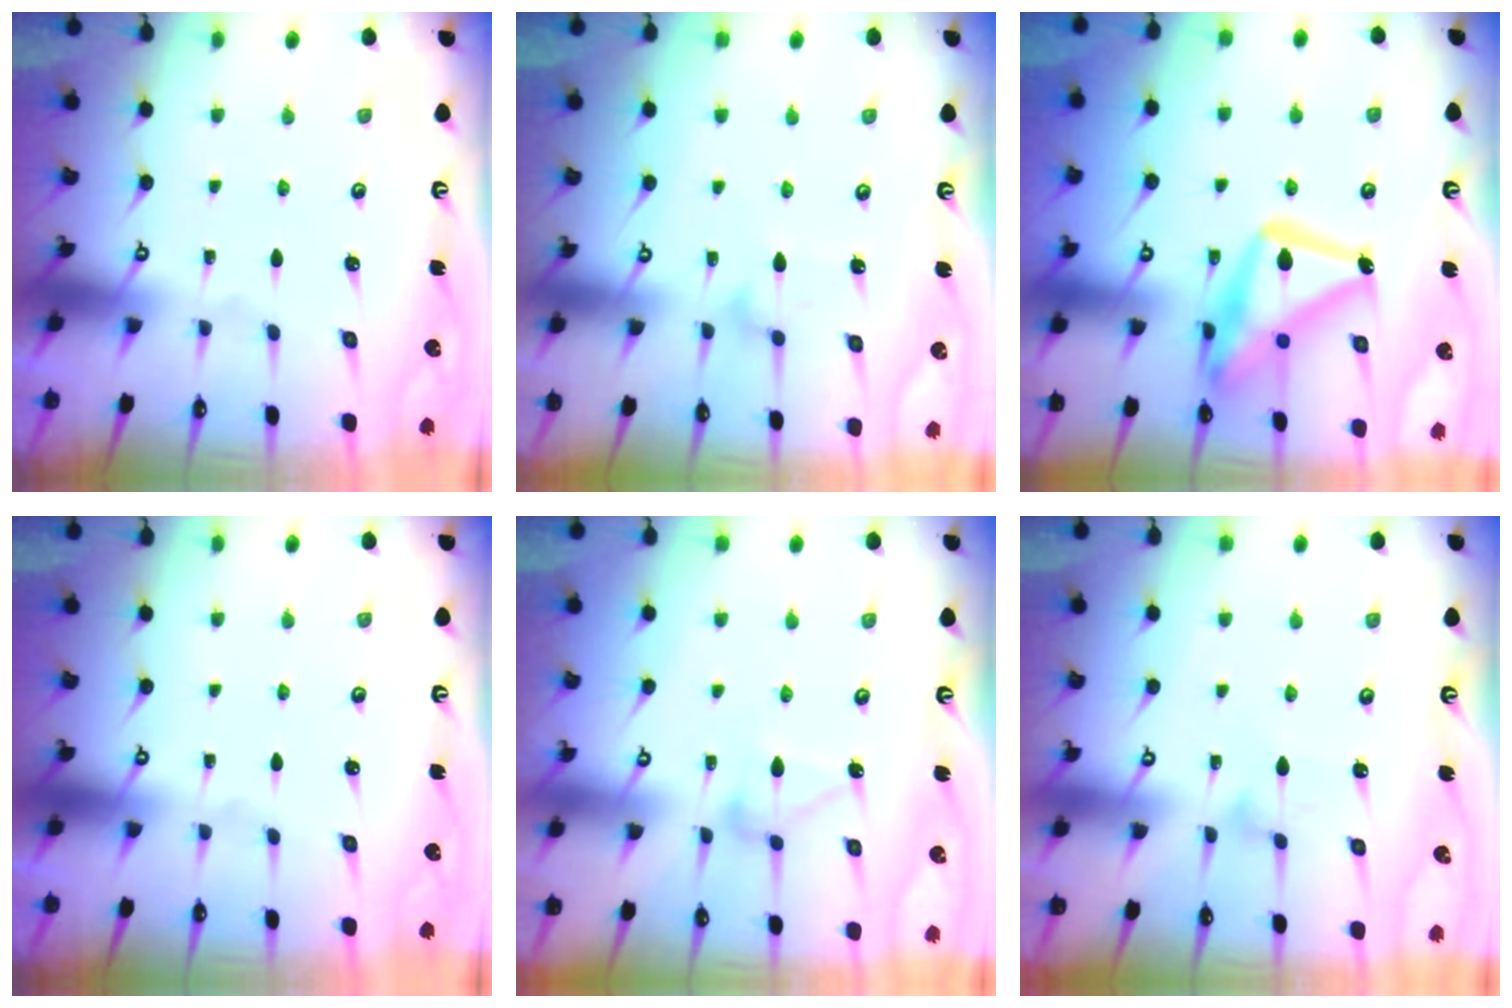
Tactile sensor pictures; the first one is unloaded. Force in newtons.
{"total": 9.7, "press": 9.7, "slide": 0.5}
{"total": 20.0, "press": 19.9, "slide": 1.6}
{"total": 0.0}
{"total": 11.8, "press": 11.8, "slide": 0.5}
{"total": 5.4, "press": 5.4, "slide": 0.4}